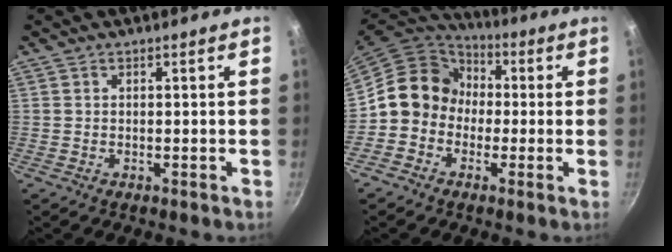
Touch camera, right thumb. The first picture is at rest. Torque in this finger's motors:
{"motor_torque": [1.23, 2.12, 1.10, -1.01, 0.08]}